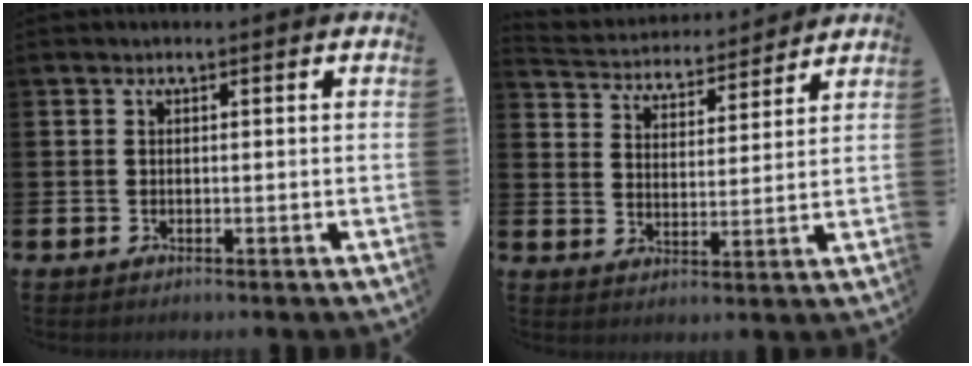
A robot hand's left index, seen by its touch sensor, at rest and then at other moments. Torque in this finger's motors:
{"motor_torque": [0.91, -1.24, 0.10, 0.00]}